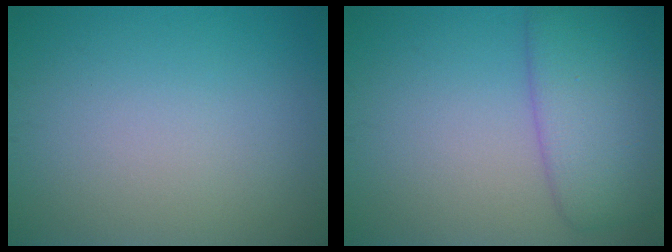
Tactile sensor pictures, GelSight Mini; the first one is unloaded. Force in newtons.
{"total": 5.9, "press": 5.9, "slide": 0.2}